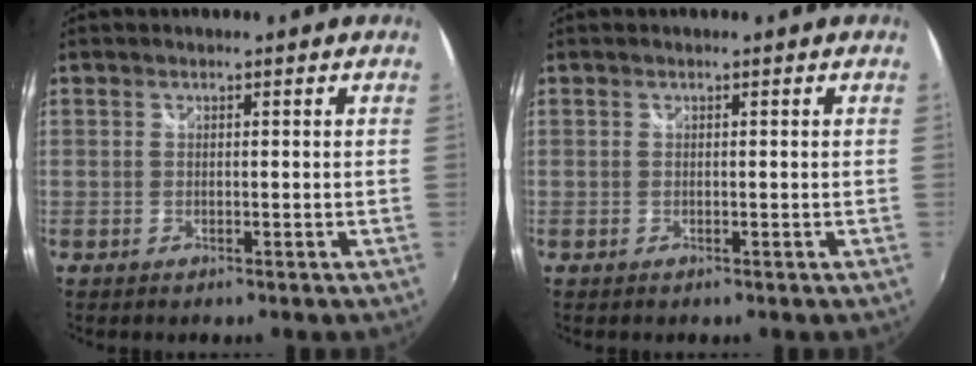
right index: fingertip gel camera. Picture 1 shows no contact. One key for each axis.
{"total": 0.0}